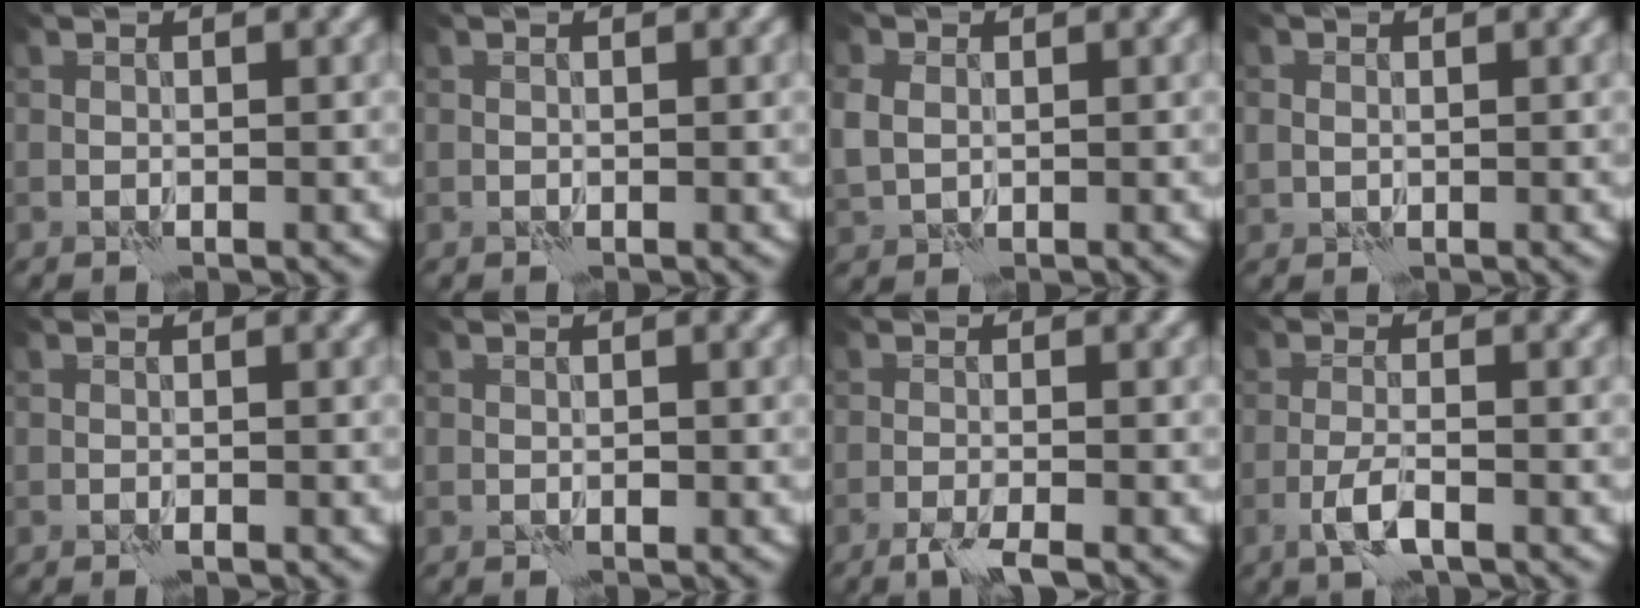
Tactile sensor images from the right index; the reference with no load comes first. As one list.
[{"total": 0.0}, {"total": 2.8, "force": [0.3, 2.3, 1.6], "torque": [-0.047, 0.000, 0.009]}, {"total": 1.2, "force": [0.2, 1.1, 0.5], "torque": [-0.009, -0.003, 0.004]}, {"total": 0.6, "force": [-0.4, 0.1, 0.5], "torque": [-0.009, -0.001, -0.007]}, {"total": 0.5, "force": [-0.1, 0.3, 0.4], "torque": [-0.008, -0.001, -0.003]}, {"total": 2.6, "force": [-1.9, 0.1, 1.8], "torque": [-0.040, -0.003, -0.040]}, {"total": 2.7, "force": [-1.4, 0.5, 2.2], "torque": [-0.051, 0.002, -0.034]}]